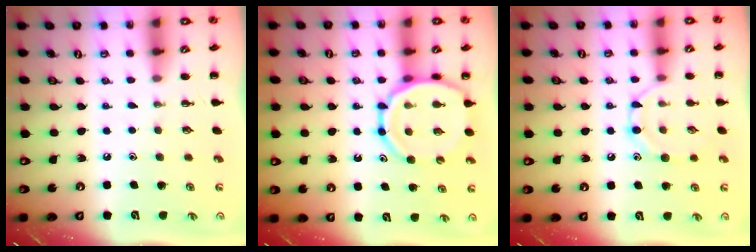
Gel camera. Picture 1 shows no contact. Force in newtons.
{"total": 13.0, "press": 12.6, "slide": 3.4}
{"total": 9.1, "press": 9.0, "slide": 1.0}